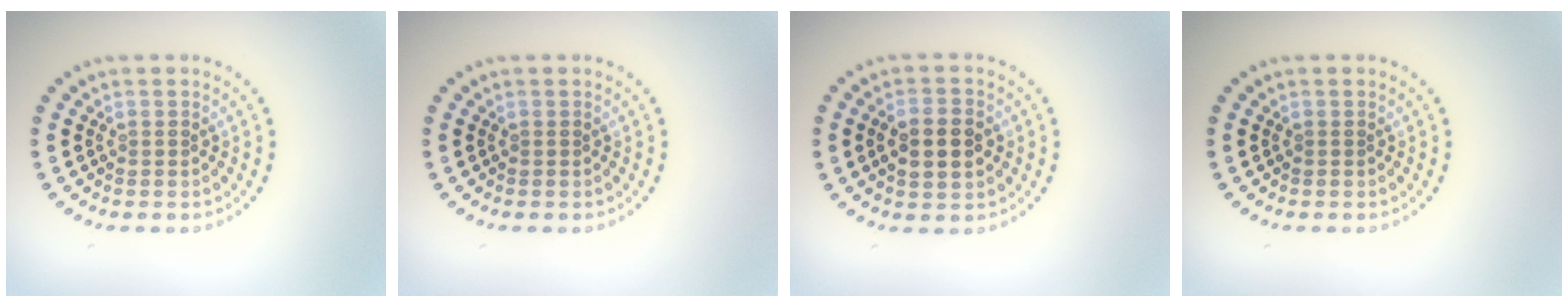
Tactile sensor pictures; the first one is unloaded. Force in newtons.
{"total": 0.0}
{"total": 3.6, "press": 3.6, "slide": 0.1}
{"total": 0.0}